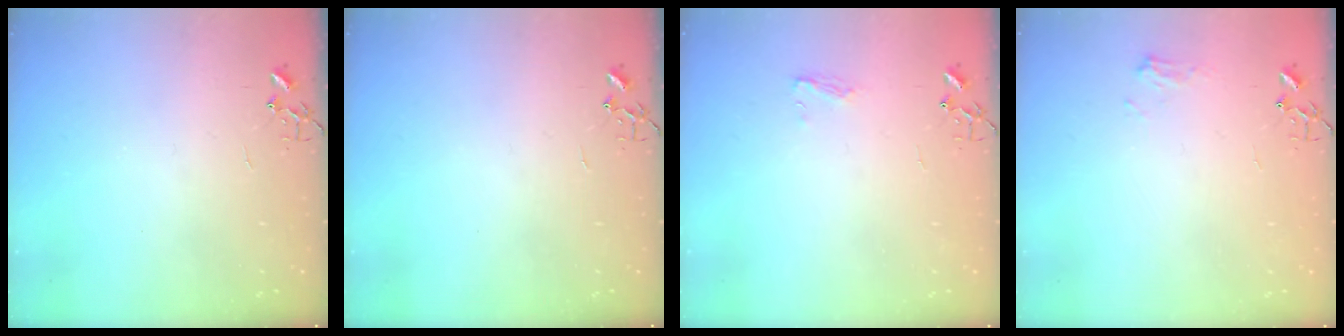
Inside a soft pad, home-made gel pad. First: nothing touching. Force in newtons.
{"total": 0.0}
{"total": 5.2, "press": 5.2, "slide": 0.6}
{"total": 6.4, "press": 6.4, "slide": 0.2}